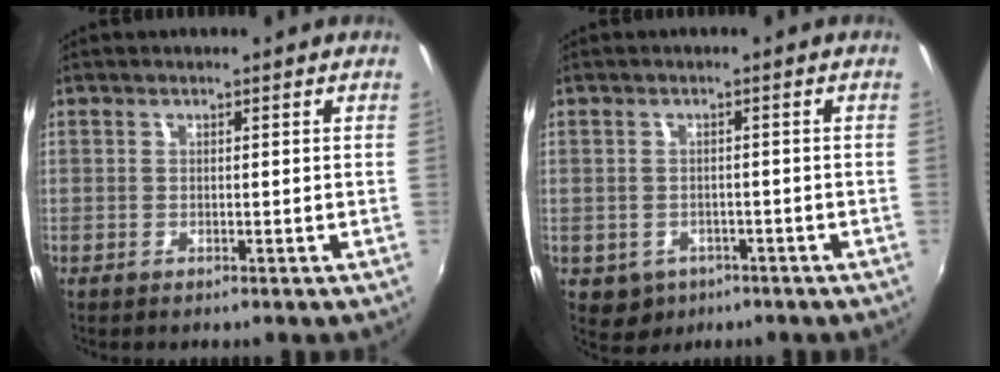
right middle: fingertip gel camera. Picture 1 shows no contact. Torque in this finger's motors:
{"motor_torque": [0.21, -0.23, -0.04, 0.00]}